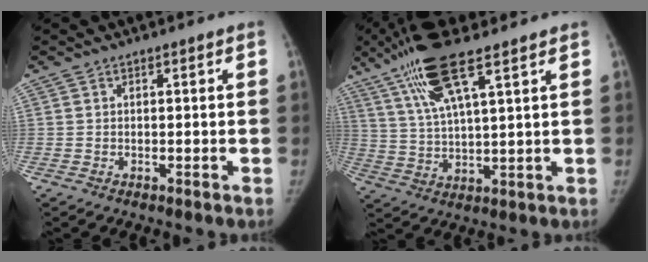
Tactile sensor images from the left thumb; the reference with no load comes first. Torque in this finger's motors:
{"motor_torque": [1.14, -0.27, 1.61, -1.15, 0.54]}